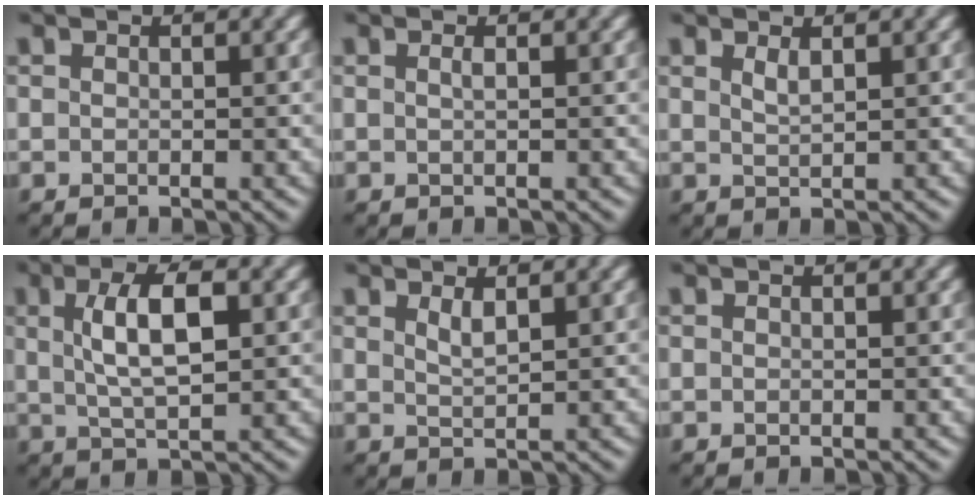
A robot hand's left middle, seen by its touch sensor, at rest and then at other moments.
{"total": 0.7, "force": [0.2, 0.2, 0.6], "torque": [-0.009, 0.005, 0.001]}
{"total": 1.1, "force": [0.7, 0.3, 0.8], "torque": [-0.016, 0.000, 0.014]}
{"total": 5.4, "force": [1.3, 1.8, 5.0], "torque": [-0.092, 0.006, 0.022]}
{"total": 1.4, "force": [0.9, 0.4, 1.1], "torque": [-0.021, -0.001, 0.017]}
{"total": 0.0}